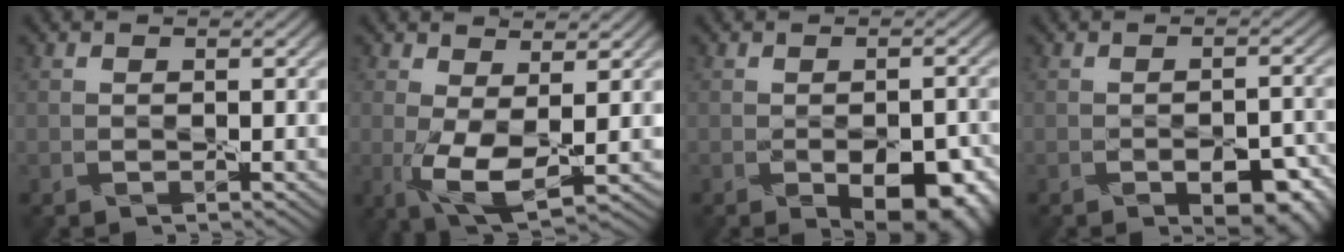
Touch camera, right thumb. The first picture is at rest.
{"total": 6.0, "force": [0.1, 2.3, 5.5], "torque": [-0.123, -0.006, 0.006]}
{"total": 8.9, "force": [-3.6, 4.4, 6.8], "torque": [-0.106, -0.031, -0.030]}
{"total": 6.0, "force": [-2.8, 2.7, 4.6], "torque": [-0.065, -0.007, -0.029]}